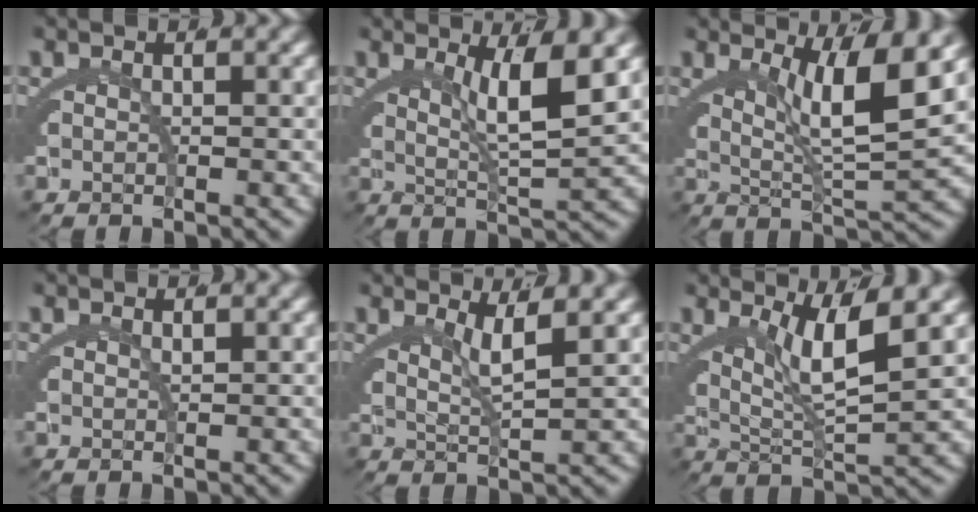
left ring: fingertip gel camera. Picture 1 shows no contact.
{"total": 4.8, "force": [2.1, 0.1, 4.3], "torque": [-0.070, -0.010, 0.045]}
{"total": 6.9, "force": [2.9, 1.0, 6.2], "torque": [-0.100, -0.002, 0.051]}
{"total": 0.6, "force": [0.3, 0.5, 0.3], "torque": [-0.010, -0.006, 0.007]}
{"total": 2.8, "force": [2.0, -0.5, 1.9], "torque": [-0.036, -0.005, 0.041]}
{"total": 5.2, "force": [2.3, 0.9, 4.6], "torque": [-0.078, -0.001, 0.042]}